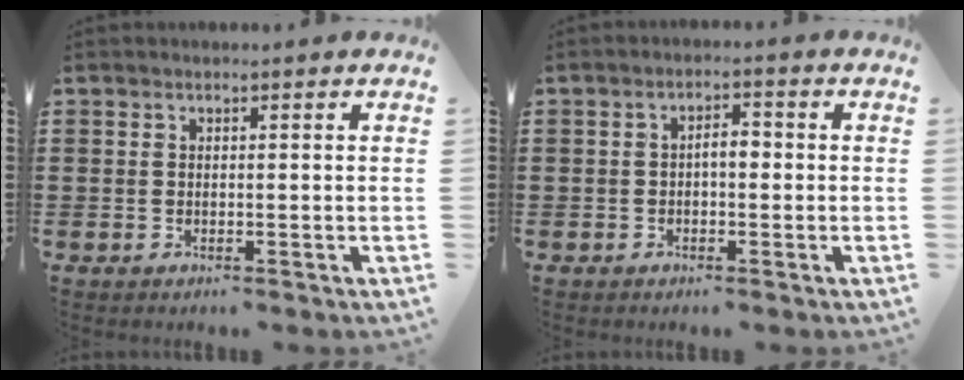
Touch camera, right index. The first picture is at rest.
{"total": 2.8, "force": [-0.4, 1.1, 2.5], "torque": [-0.048, 0.006, -0.010]}